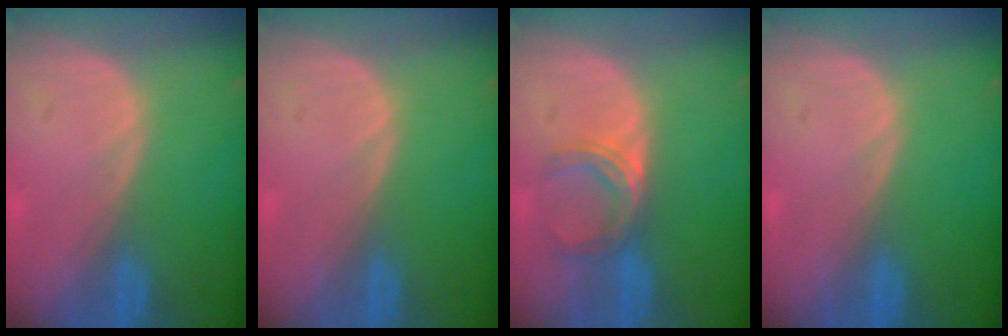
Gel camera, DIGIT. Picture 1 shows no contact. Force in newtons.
{"total": 0.0}
{"total": 5.0, "press": 4.4, "slide": 2.3}
{"total": 0.0}